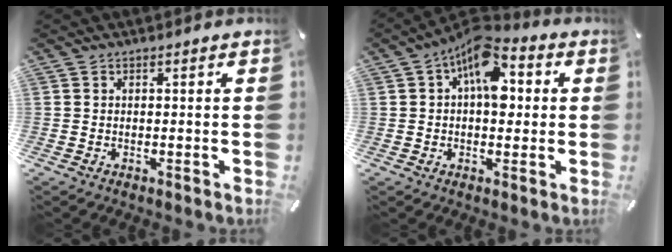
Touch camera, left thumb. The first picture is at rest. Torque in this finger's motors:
{"motor_torque": [0.69, 0.69, 1.70, -0.94, 0.48]}